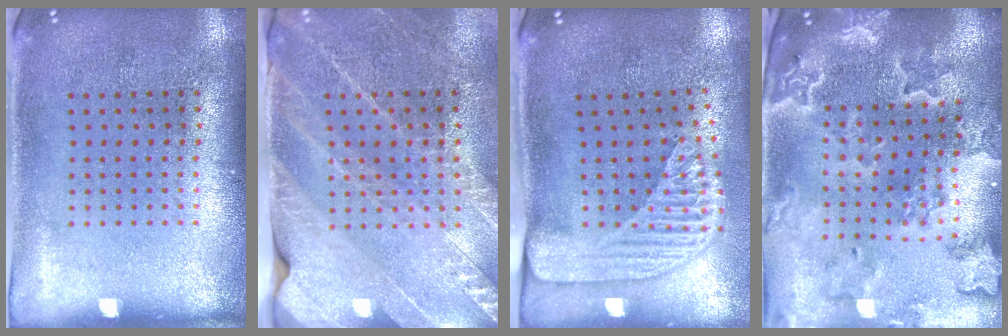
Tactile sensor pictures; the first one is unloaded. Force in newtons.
{"total": 2.6, "press": 2.5, "slide": 0.4}
{"total": 2.3, "press": 1.8, "slide": 1.5}
{"total": 2.7, "press": 2.5, "slide": 0.9}